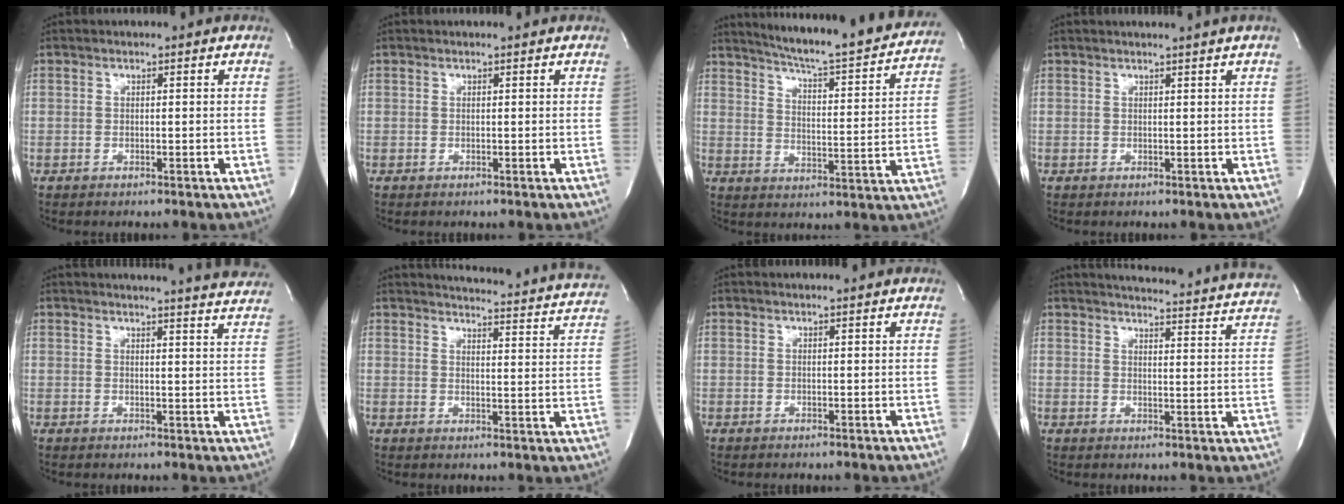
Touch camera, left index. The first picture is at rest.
{"total": 0.7, "force": [0.6, 0.0, 0.2], "torque": [-0.006, 0.002, 0.009]}
{"total": 22.0, "force": [20.2, 1.3, 8.7], "torque": [-0.132, -0.052, 0.259]}
{"total": 2.1, "force": [1.7, -0.9, 0.8], "torque": [-0.016, -0.005, 0.026]}
{"total": 16.0, "force": [15.4, -0.2, 4.3], "torque": [-0.064, -0.052, 0.171]}
{"total": 22.3, "force": [21.5, 1.4, 5.7], "torque": [-0.077, -0.077, 0.239]}
{"total": 2.1, "force": [2.0, -0.1, 0.6], "torque": [-0.010, 0.008, 0.023]}
{"total": 23.4, "force": [22.5, 1.3, 6.2], "torque": [-0.083, -0.067, 0.256]}